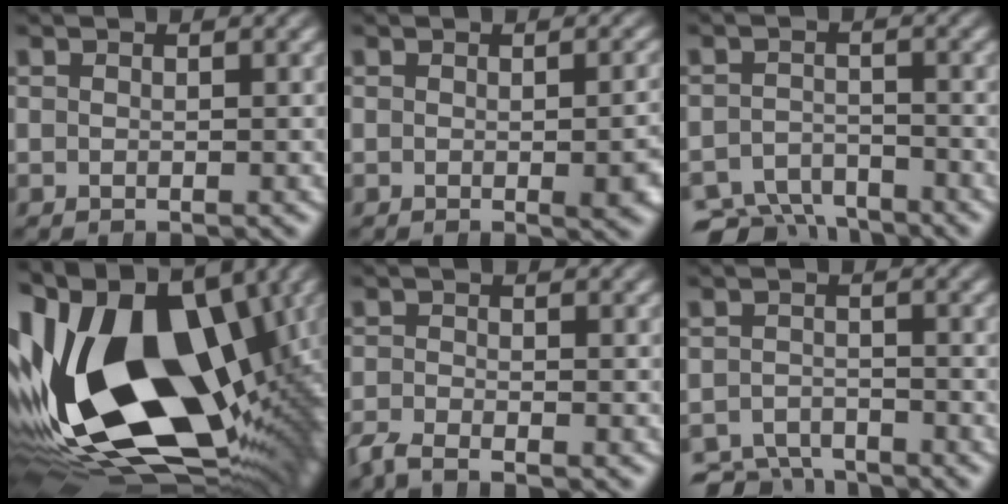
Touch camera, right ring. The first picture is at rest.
{"total": 2.5, "force": [-0.8, 0.4, 2.3], "torque": [-0.024, -0.001, -0.011]}
{"total": 5.9, "force": [-4.9, 3.1, 1.4], "torque": [-0.017, -0.028, -0.075]}
{"total": 29.5, "force": [-2.6, 18.4, 22.9], "torque": [-0.427, -0.076, 0.001]}
{"total": 2.5, "force": [-2.3, 0.7, 0.8], "torque": [-0.017, -0.009, -0.040]}
{"total": 4.5, "force": [-4.0, 1.9, 0.8], "torque": [-0.008, -0.022, -0.061]}